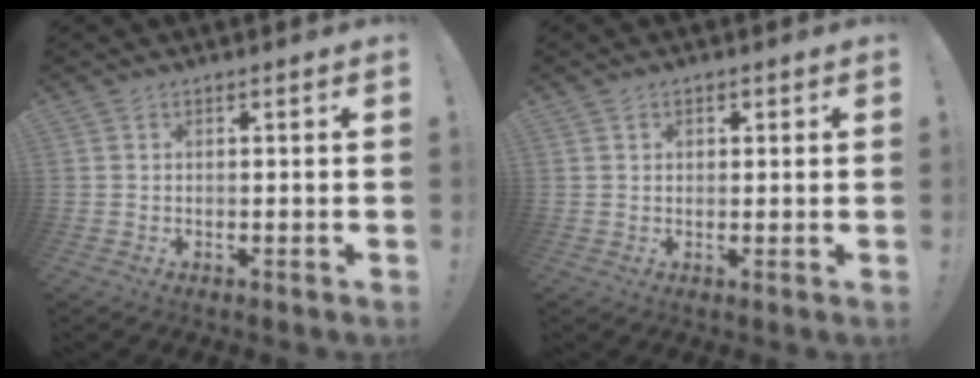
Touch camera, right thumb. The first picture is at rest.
{"total": 1.4, "force": [0.5, 1.2, 0.5], "torque": [0.003, -0.003, 0.007]}